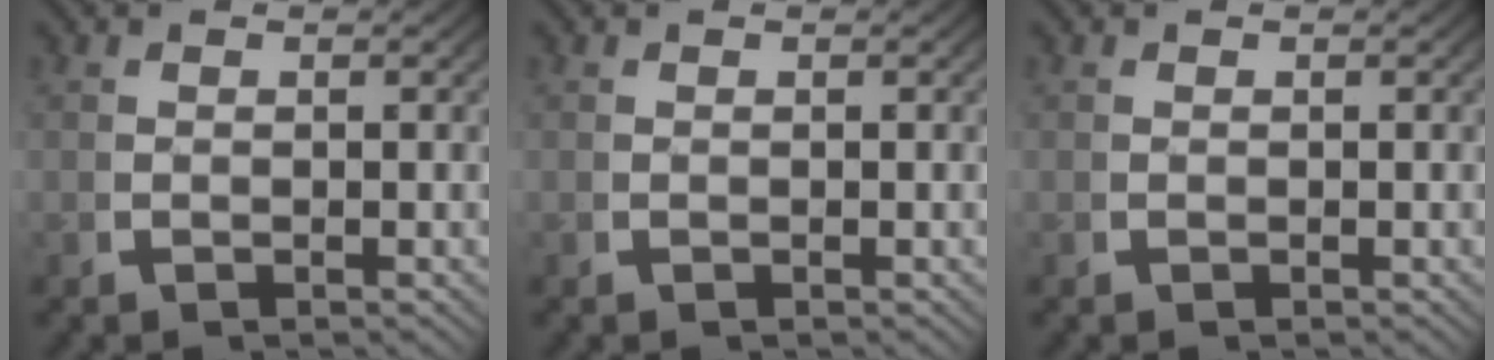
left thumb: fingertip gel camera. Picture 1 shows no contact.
{"total": 0.0}
{"total": 0.0}